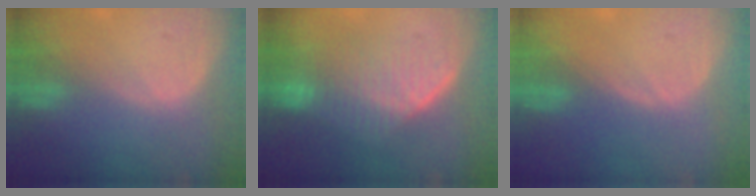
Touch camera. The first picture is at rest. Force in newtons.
{"total": 7.5, "press": 7.5, "slide": 0.4}
{"total": 0.0}